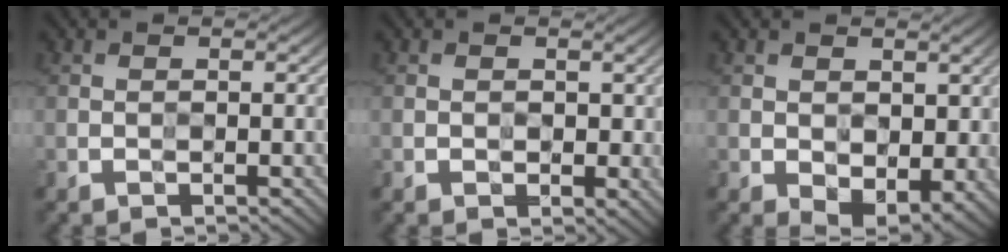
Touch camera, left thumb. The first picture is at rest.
{"total": 1.1, "force": [0.3, 1.0, 0.4], "torque": [-0.009, -0.011, 0.005]}
{"total": 4.2, "force": [0.1, 3.0, 2.9], "torque": [-0.055, -0.016, 0.005]}